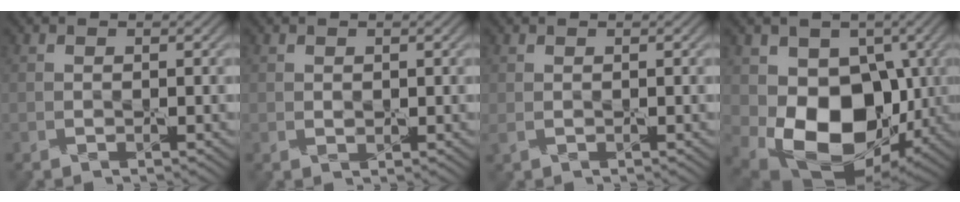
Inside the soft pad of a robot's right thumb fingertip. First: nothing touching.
{"total": 0.7, "force": [0.4, 0.5, 0.3], "torque": [-0.010, -0.004, 0.009]}
{"total": 0.8, "force": [0.2, 0.4, 0.7], "torque": [-0.021, 0.001, 0.003]}
{"total": 13.0, "force": [-0.8, 9.5, 8.9], "torque": [-0.166, -0.039, -0.012]}